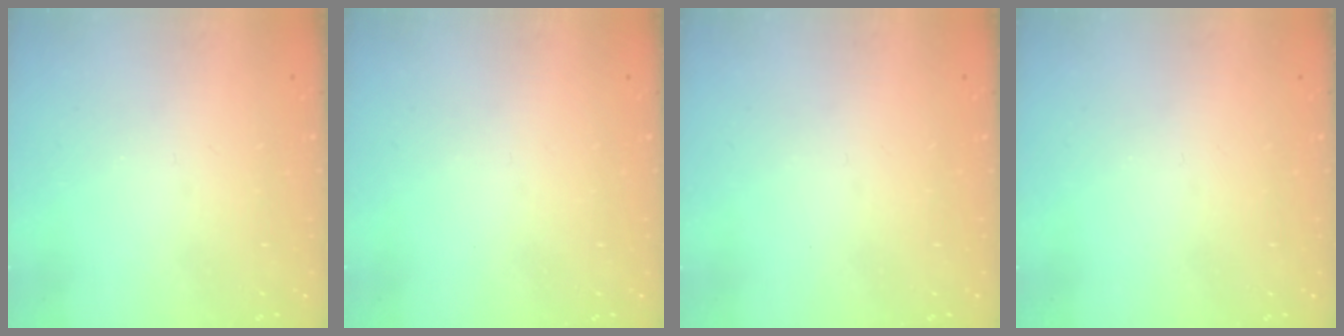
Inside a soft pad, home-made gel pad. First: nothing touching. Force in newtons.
{"total": 0.0}
{"total": 0.0}
{"total": 0.0}